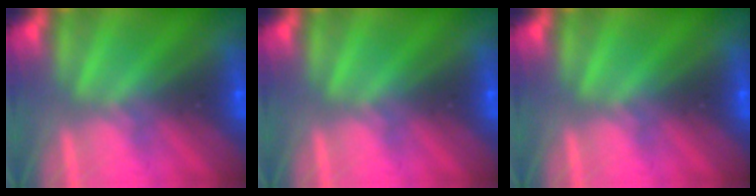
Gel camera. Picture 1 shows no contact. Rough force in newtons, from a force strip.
{"total": 0.0}
{"total": 0.0}